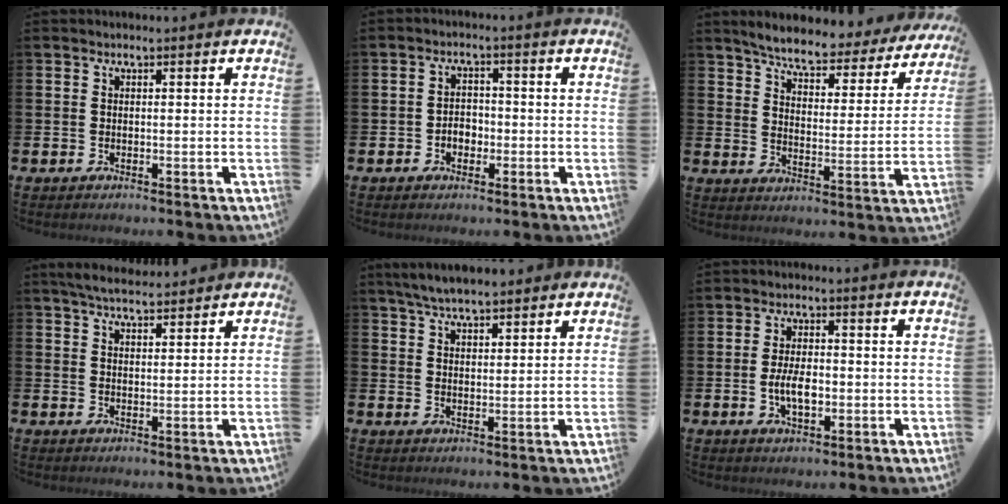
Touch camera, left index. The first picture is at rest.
{"total": 2.6, "force": [-1.0, 2.0, 1.2], "torque": [-0.019, 0.003, -0.026]}
{"total": 5.9, "force": [5.5, 0.8, 2.1], "torque": [-0.070, -0.039, 0.088]}
{"total": 4.8, "force": [4.6, 0.8, 1.3], "torque": [-0.034, -0.016, 0.084]}
{"total": 5.2, "force": [4.9, 0.8, 1.4], "torque": [-0.045, -0.011, 0.092]}
{"total": 4.5, "force": [-0.7, 2.3, 3.8], "torque": [-0.060, 0.004, -0.015]}